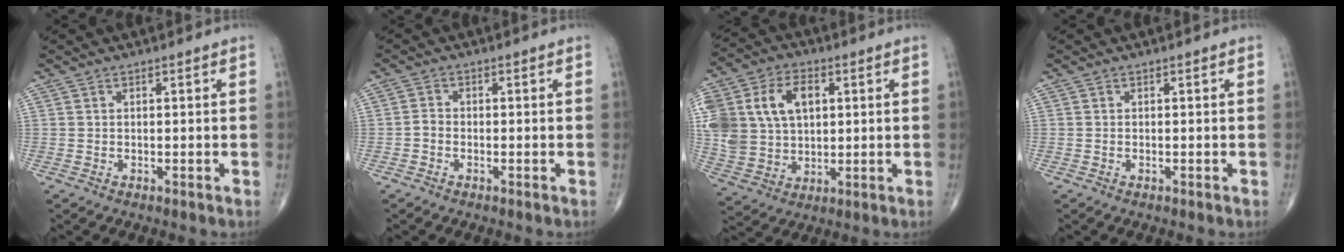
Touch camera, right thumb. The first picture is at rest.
{"total": 1.6, "force": [-0.7, 1.1, 0.8], "torque": [-0.012, 0.005, -0.019]}
{"total": 18.9, "force": [4.3, 13.6, 12.3], "torque": [-0.261, 0.016, 0.086]}
{"total": 0.0}